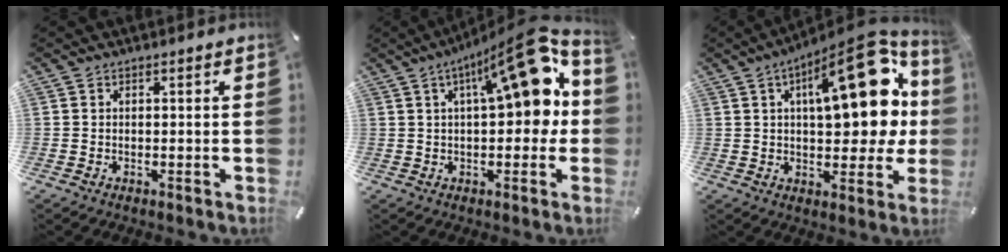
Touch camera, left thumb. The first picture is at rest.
{"total": 18.2, "force": [6.6, 6.9, 15.5], "torque": [-0.191, -0.046, 0.099]}
{"total": 22.5, "force": [7.3, 10.5, 18.5], "torque": [-0.231, -0.039, 0.109]}